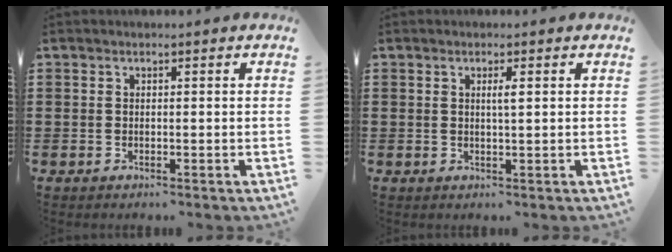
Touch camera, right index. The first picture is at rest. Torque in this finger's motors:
{"motor_torque": [0.10, -0.06, 0.00, 0.01]}